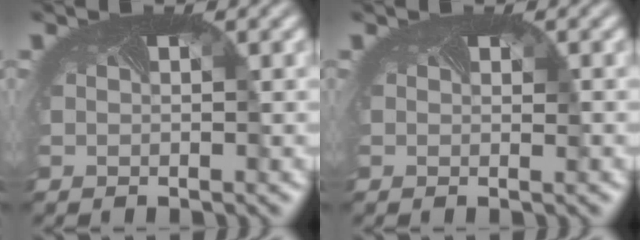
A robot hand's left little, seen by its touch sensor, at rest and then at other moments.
{"total": 0.6, "force": [-0.2, -0.4, -0.3], "torque": [0.006, -0.012, 0.000]}